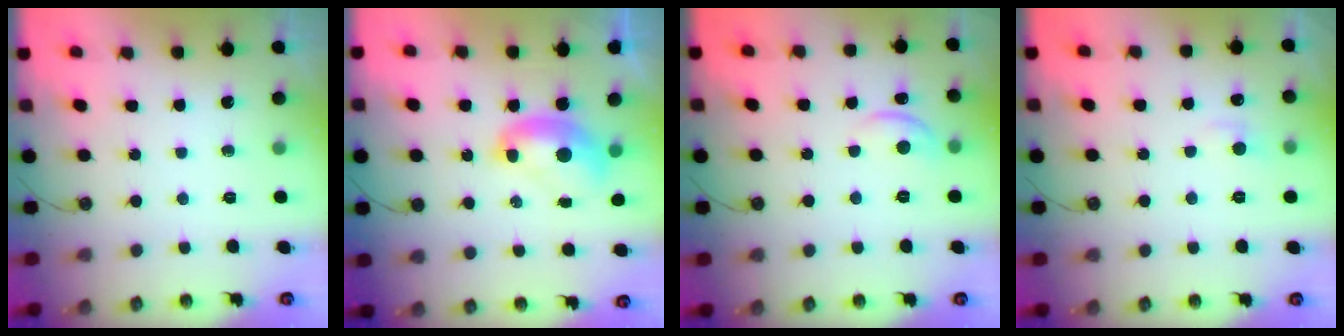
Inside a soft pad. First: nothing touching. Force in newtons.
{"total": 1.9, "press": 1.9, "slide": 0.1}
{"total": 2.2, "press": 2.2, "slide": 0.5}
{"total": 0.7, "press": 0.3, "slide": 0.7}